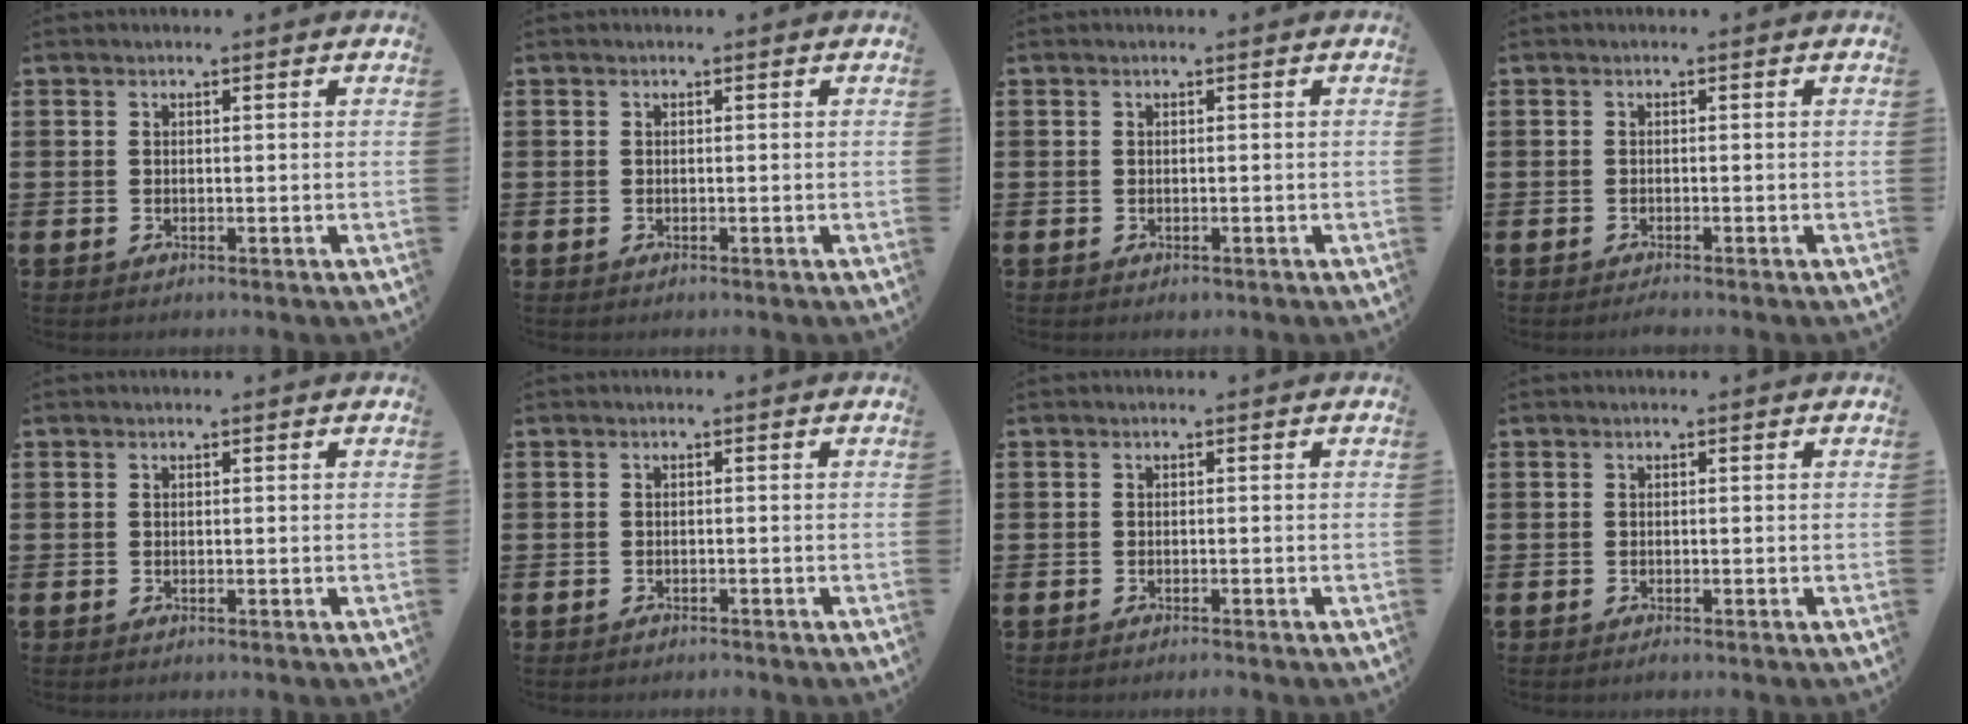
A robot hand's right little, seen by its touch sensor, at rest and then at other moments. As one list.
[{"total": 0.0}, {"total": 0.0}, {"total": 0.6, "force": [-0.5, 0.0, 0.3], "torque": [-0.006, -0.003, -0.010]}, {"total": 0.0}, {"total": 0.5, "force": [-0.5, 0.1, 0.0], "torque": [0.007, -0.006, -0.012]}, {"total": 0.6, "force": [-0.5, 0.0, 0.3], "torque": [-0.005, -0.004, -0.009]}, {"total": 0.0}]